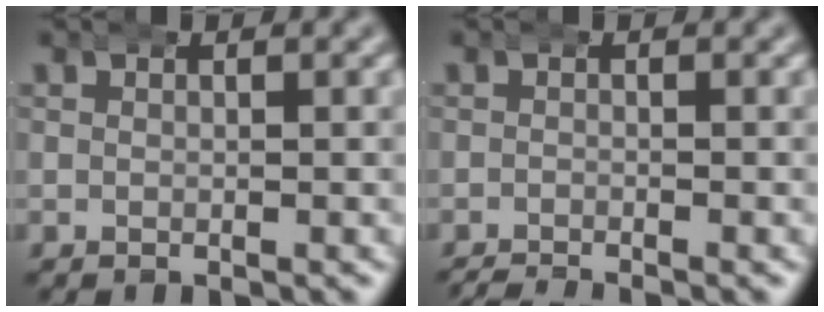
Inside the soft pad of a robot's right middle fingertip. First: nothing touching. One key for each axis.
{"total": 2.7, "fx": -2.6, "fy": 0.4, "fz": 0.5, "tx": -0.008, "ty": -0.012, "tz": -0.038}